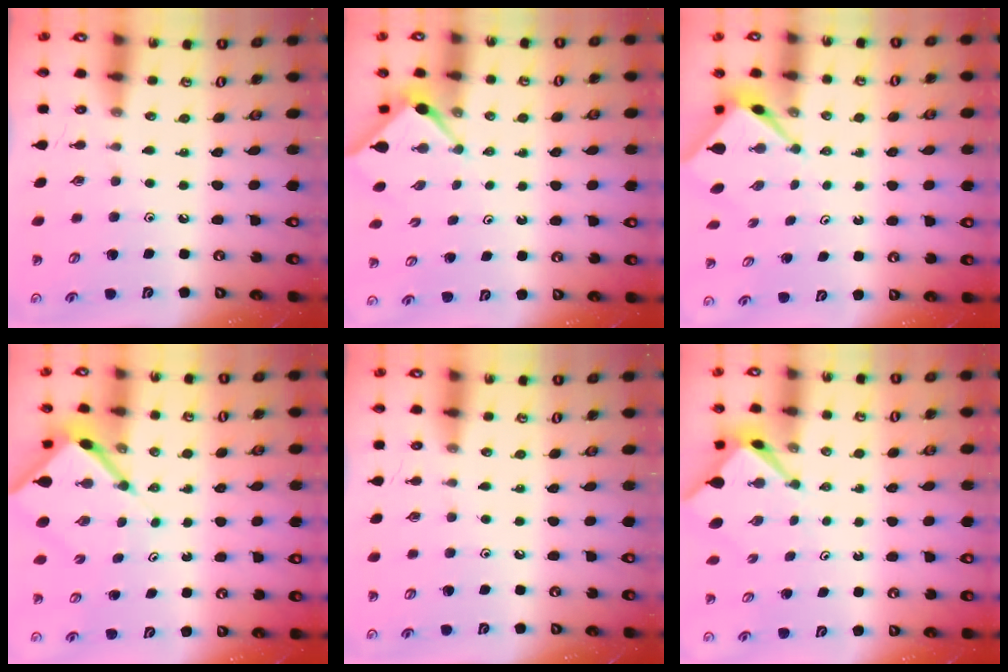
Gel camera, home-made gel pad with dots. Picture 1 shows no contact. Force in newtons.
{"total": 2.9, "press": 2.9, "slide": 0.4}
{"total": 2.5, "press": 2.5, "slide": 0.2}
{"total": 7.1, "press": 7.1, "slide": 0.4}
{"total": 0.0}
{"total": 2.6, "press": 2.6, "slide": 0.3}